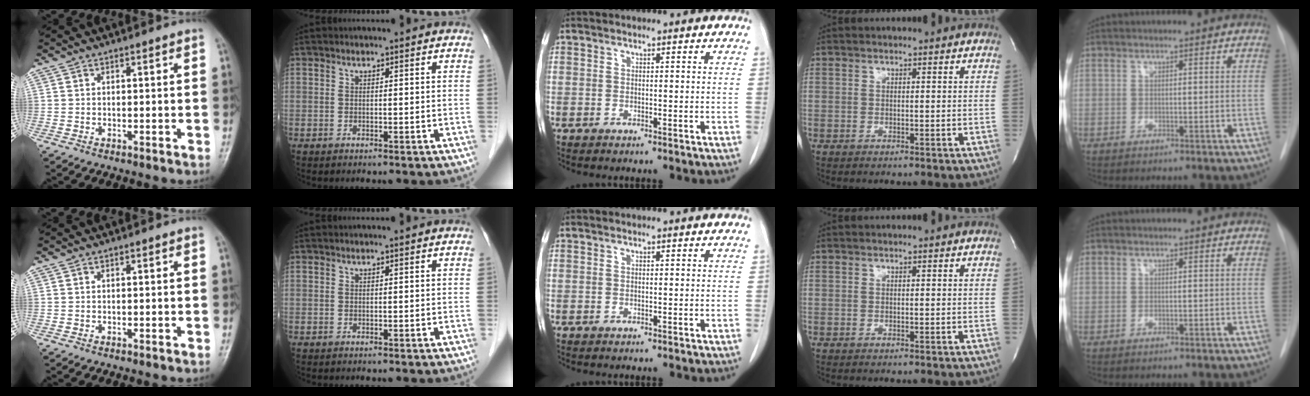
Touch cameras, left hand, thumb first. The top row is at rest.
{}